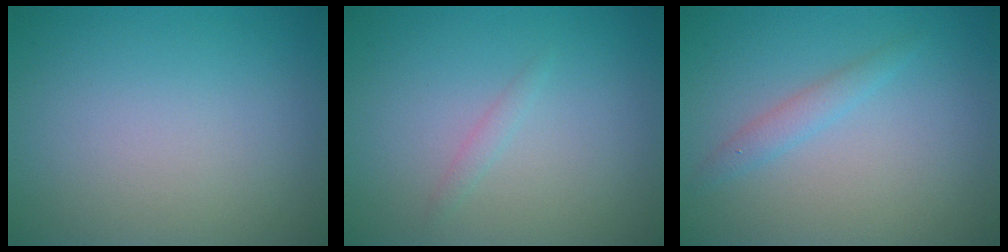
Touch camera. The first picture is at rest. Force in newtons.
{"total": 0.8, "press": 0.8, "slide": 0.1}
{"total": 1.5, "press": 1.4, "slide": 0.1}